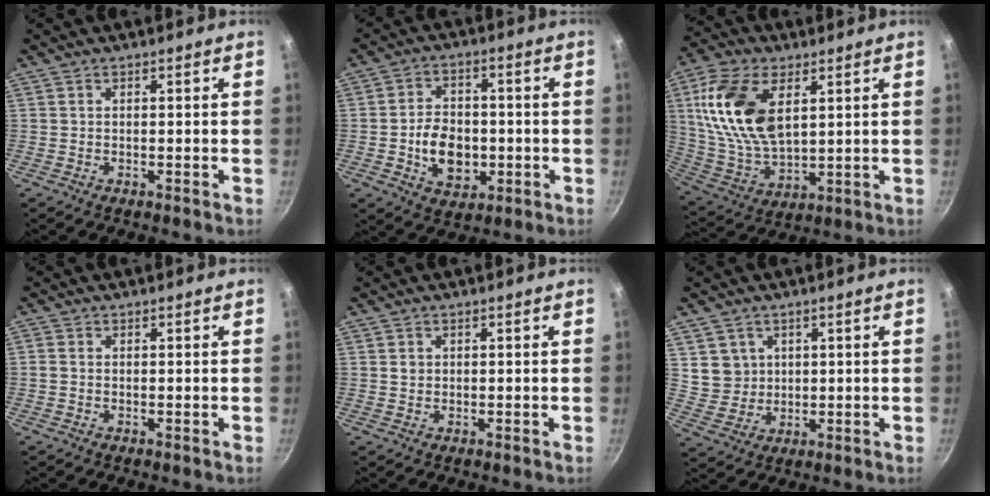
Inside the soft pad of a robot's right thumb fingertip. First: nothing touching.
{"total": 10.4, "force": [-2.0, 7.4, 7.0], "torque": [-0.090, 0.014, -0.028]}
{"total": 18.3, "force": [5.5, 10.3, 14.0], "torque": [-0.260, -0.013, 0.117]}
{"total": 0.9, "force": [-0.2, 0.7, 0.6], "torque": [-0.013, 0.003, -0.006]}
{"total": 1.1, "force": [0.2, 1.0, 0.4], "torque": [-0.003, 0.002, 0.004]}
{"total": 5.8, "force": [2.0, 5.3, 1.1], "torque": [0.004, 0.000, 0.049]}